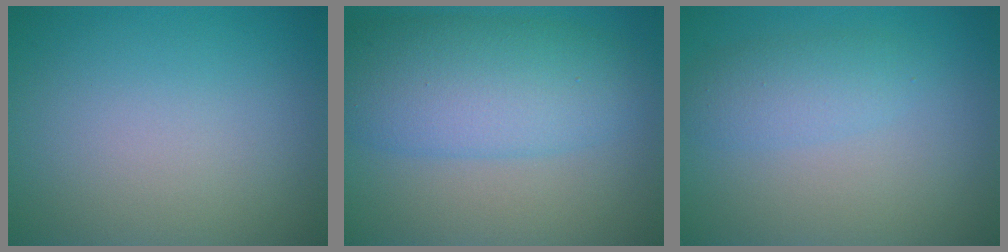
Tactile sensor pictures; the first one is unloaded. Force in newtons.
{"total": 7.7, "press": 7.7, "slide": 0.3}
{"total": 2.4, "press": 2.4, "slide": 0.2}